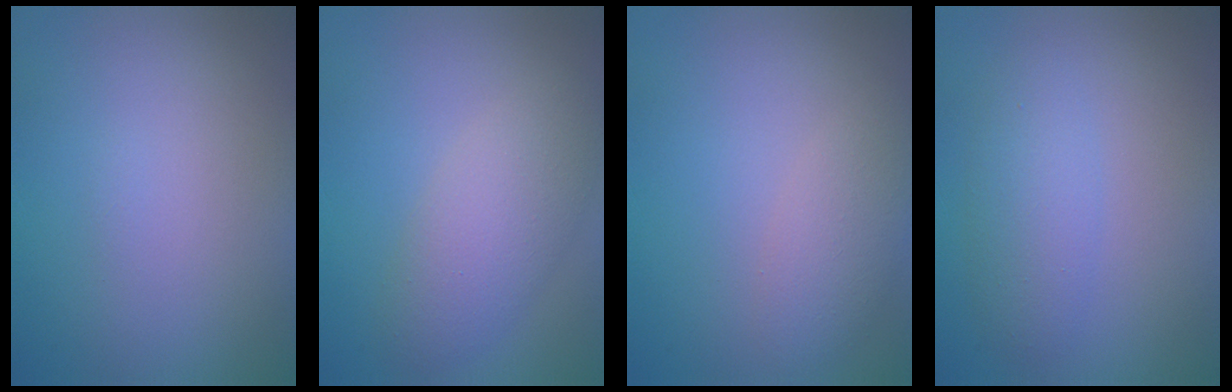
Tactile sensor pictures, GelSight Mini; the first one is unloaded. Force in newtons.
{"total": 4.1, "press": 4.1, "slide": 0.1}
{"total": 2.7, "press": 2.7, "slide": 0.2}
{"total": 2.7, "press": 2.7, "slide": 0.0}